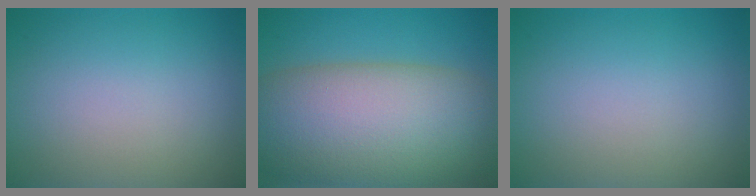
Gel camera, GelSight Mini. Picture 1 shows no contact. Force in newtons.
{"total": 14.1, "press": 14.1, "slide": 0.8}
{"total": 0.0}